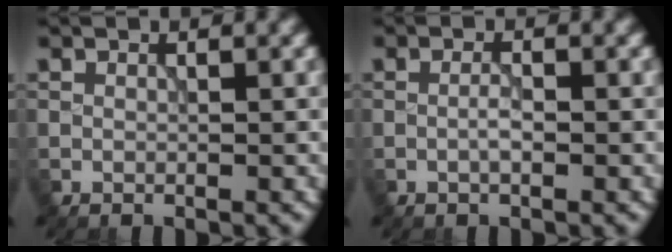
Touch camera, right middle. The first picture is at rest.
{"total": 1.3, "force": [-0.3, 0.3, 1.2], "torque": [-0.023, 0.001, -0.008]}